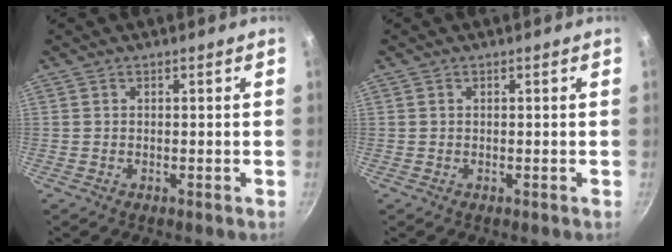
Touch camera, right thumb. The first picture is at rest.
{"total": 0.0}